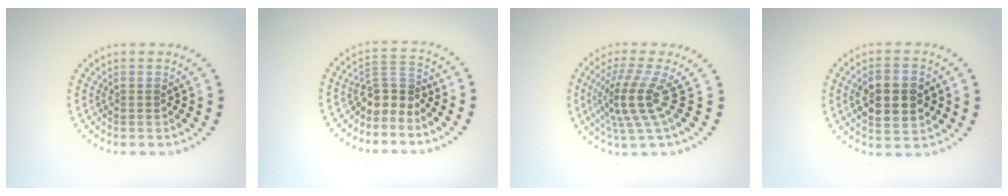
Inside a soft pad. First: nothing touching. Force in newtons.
{"total": 2.7, "press": 1.9, "slide": 2.0}
{"total": 4.4, "press": 2.9, "slide": 3.2}
{"total": 5.6, "press": 5.6, "slide": 0.4}